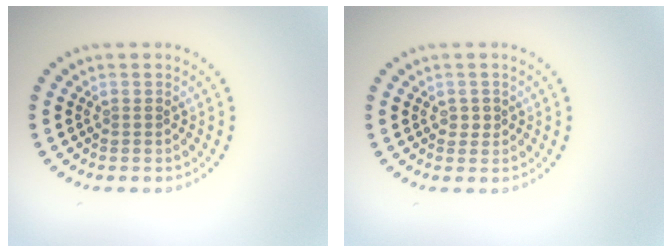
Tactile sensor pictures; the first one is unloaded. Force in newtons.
{"total": 1.0, "press": 1.0, "slide": 0.4}